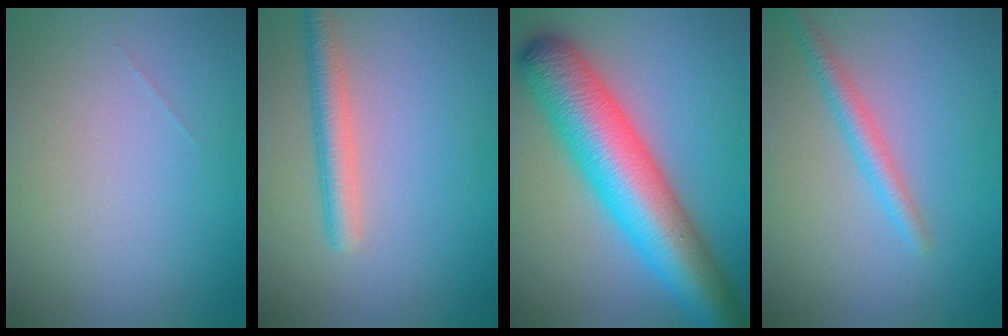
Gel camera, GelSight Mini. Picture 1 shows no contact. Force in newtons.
{"total": 2.7, "press": 2.7, "slide": 0.3}
{"total": 11.2, "press": 11.2, "slide": 0.4}
{"total": 2.2, "press": 2.2, "slide": 0.0}